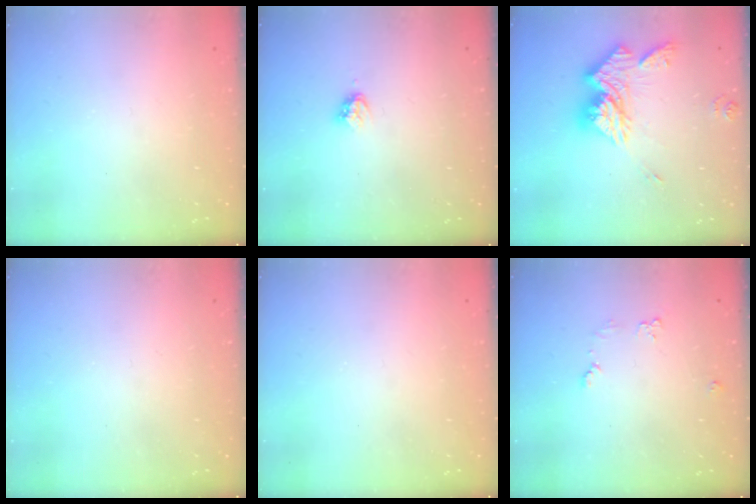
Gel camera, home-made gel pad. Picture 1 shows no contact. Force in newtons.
{"total": 3.5, "press": 3.5, "slide": 0.3}
{"total": 16.0, "press": 15.9, "slide": 1.7}
{"total": 0.0}
{"total": 0.0}
{"total": 5.2, "press": 5.1, "slide": 0.8}